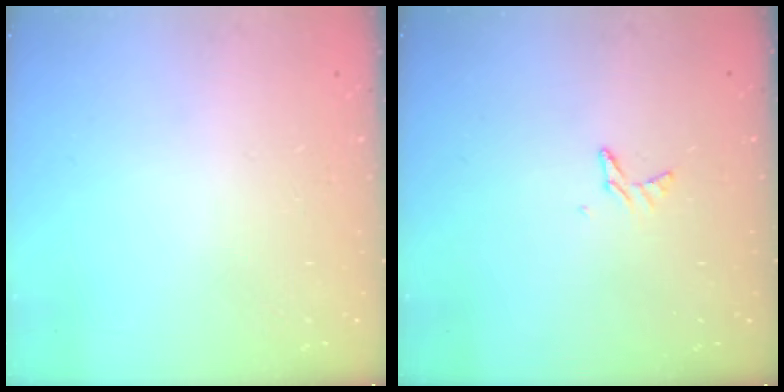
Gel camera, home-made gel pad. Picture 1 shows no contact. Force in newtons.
{"total": 4.6, "press": 4.5, "slide": 0.5}